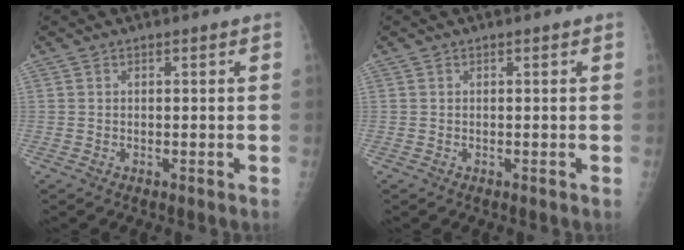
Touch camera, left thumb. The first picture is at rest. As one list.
[{"total": 0.0}]